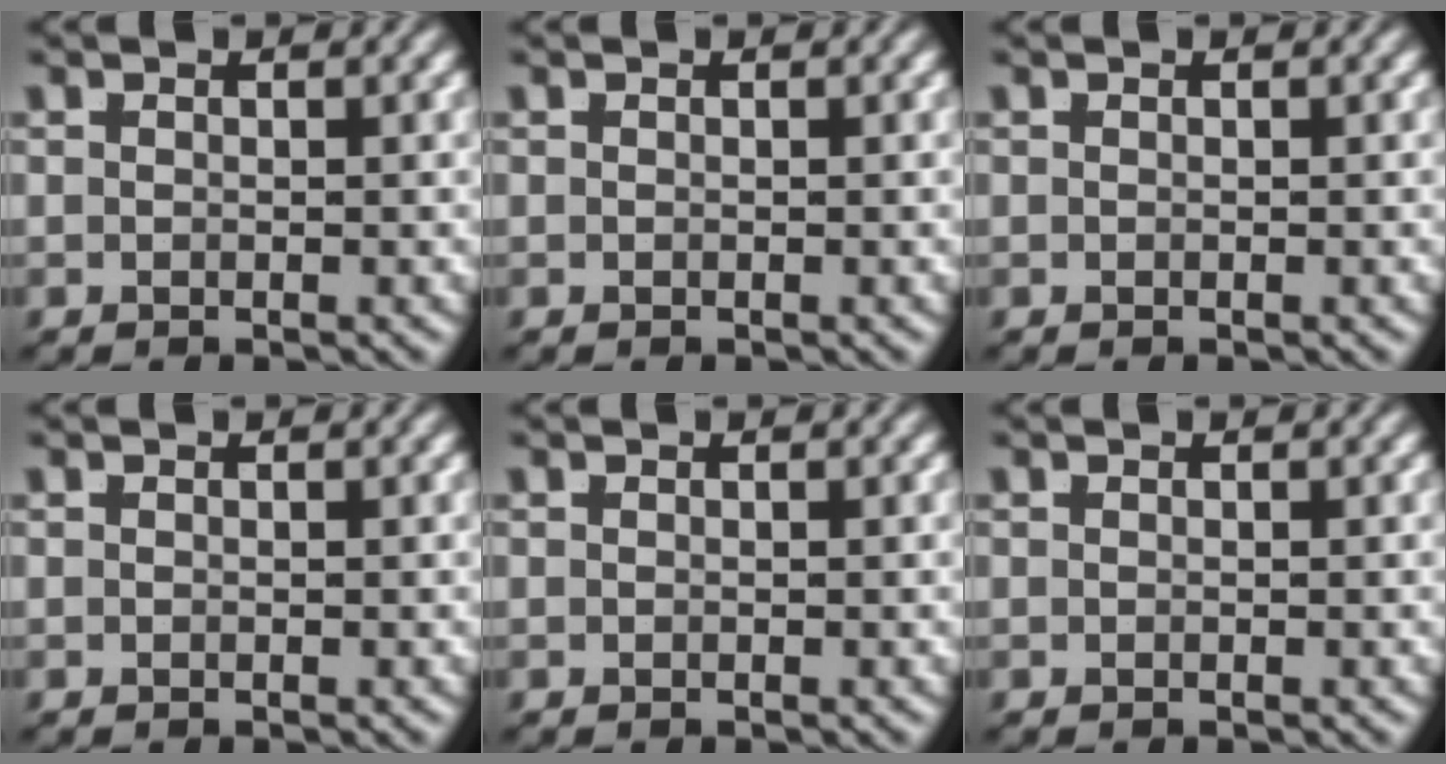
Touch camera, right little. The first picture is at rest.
{"total": 0.0}
{"total": 0.0}
{"total": 0.0}
{"total": 0.0}
{"total": 0.0}